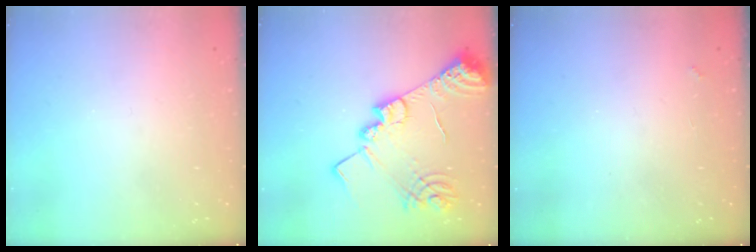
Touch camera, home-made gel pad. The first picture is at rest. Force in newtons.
{"total": 18.2, "press": 18.1, "slide": 1.5}
{"total": 1.4, "press": 1.3, "slide": 0.4}